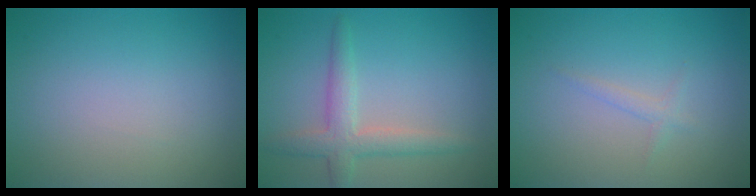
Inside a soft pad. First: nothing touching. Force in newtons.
{"total": 3.1, "press": 3.1, "slide": 0.0}
{"total": 0.9, "press": 0.9, "slide": 0.1}